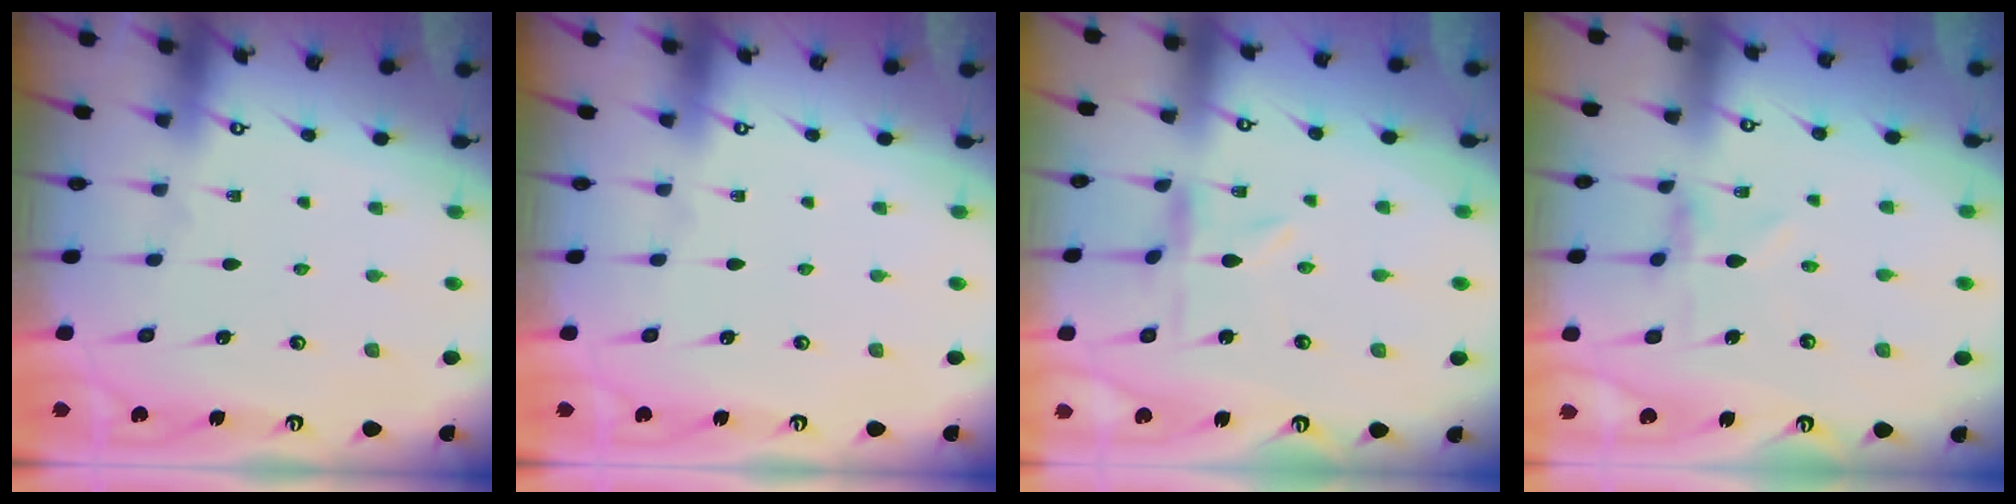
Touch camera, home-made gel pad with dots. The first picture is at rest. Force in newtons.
{"total": 0.0}
{"total": 0.5, "press": 0.4, "slide": 0.3}
{"total": 2.6, "press": 2.6, "slide": 0.3}